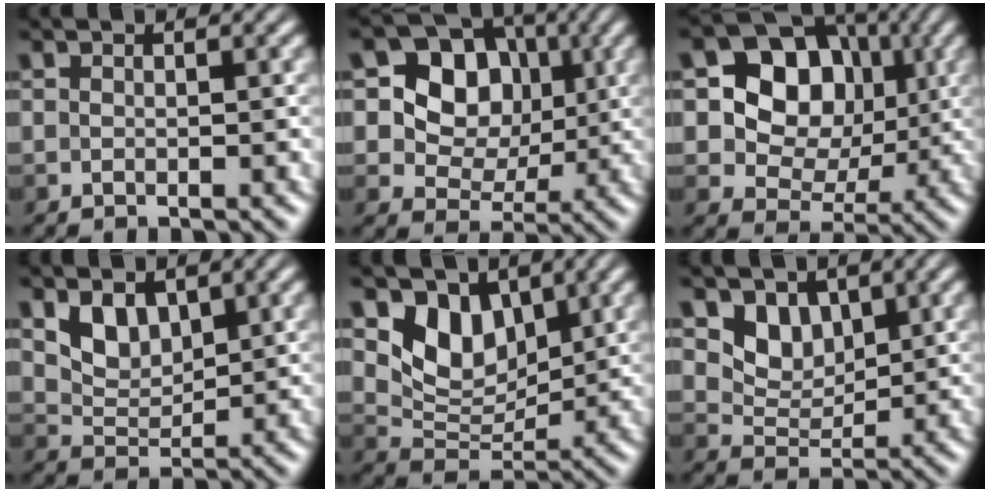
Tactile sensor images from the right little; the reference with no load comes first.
{"total": 7.5, "force": [1.4, 6.1, 4.2], "torque": [-0.060, -0.001, 0.005]}
{"total": 9.0, "force": [1.5, 7.2, 5.3], "torque": [-0.083, 0.000, 0.010]}
{"total": 2.7, "force": [1.5, 1.7, 1.5], "torque": [-0.039, -0.012, 0.023]}
{"total": 5.1, "force": [2.5, 3.4, 2.7], "torque": [-0.053, -0.011, 0.043]}
{"total": 3.4, "force": [1.9, 2.3, 1.7], "torque": [-0.041, -0.012, 0.029]}